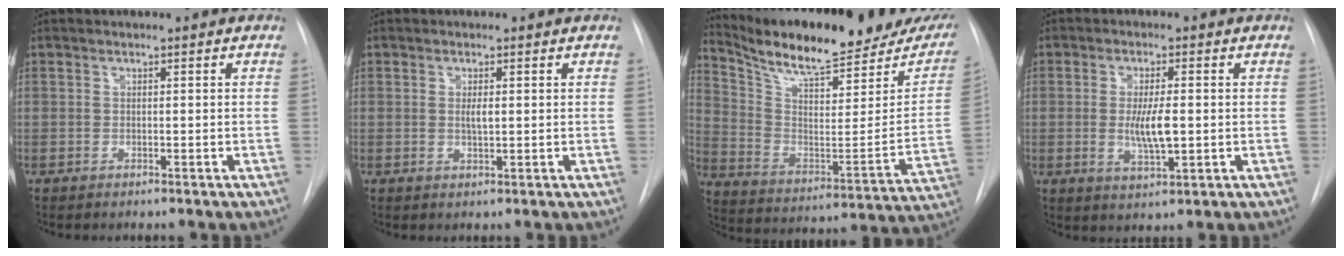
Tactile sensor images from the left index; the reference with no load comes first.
{"total": 1.6, "force": [0.1, 0.4, 1.5], "torque": [-0.029, -0.004, 0.002]}
{"total": 25.9, "force": [21.3, 5.4, 13.7], "torque": [-0.219, -0.041, 0.305]}
{"total": 5.6, "force": [-0.4, 1.4, 5.4], "torque": [-0.102, -0.012, -0.005]}